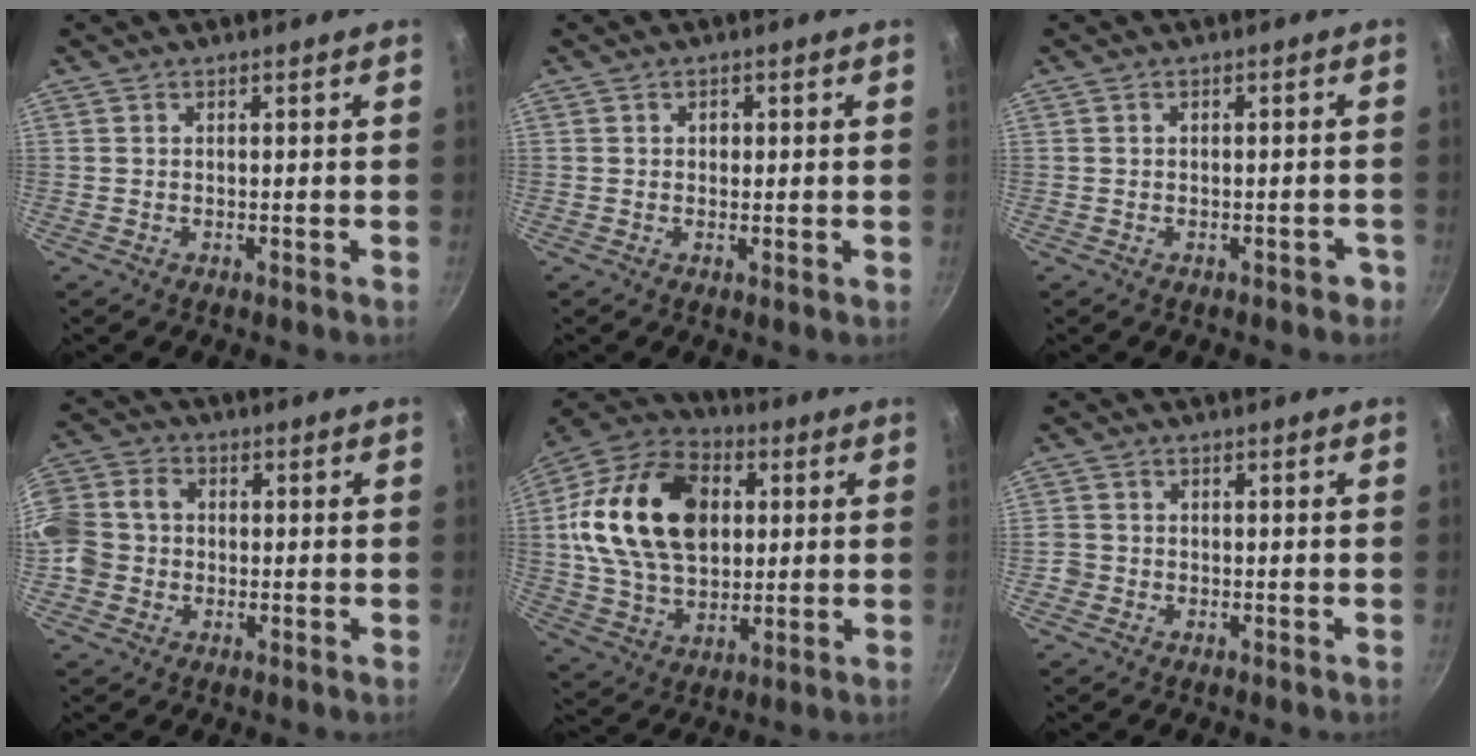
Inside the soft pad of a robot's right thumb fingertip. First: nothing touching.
{"total": 1.5, "force": [0.3, 1.2, 0.9], "torque": [-0.006, 0.000, 0.002]}
{"total": 1.9, "force": [-1.1, 1.2, 1.0], "torque": [0.003, 0.026, -0.002]}
{"total": 10.2, "force": [-0.9, 8.7, 5.2], "torque": [-0.091, 0.021, -0.036]}
{"total": 24.0, "force": [4.3, 16.3, 17.1], "torque": [-0.283, 0.009, 0.069]}
{"total": 1.8, "force": [-0.7, 1.6, 0.3], "torque": [-0.001, 0.006, -0.012]}